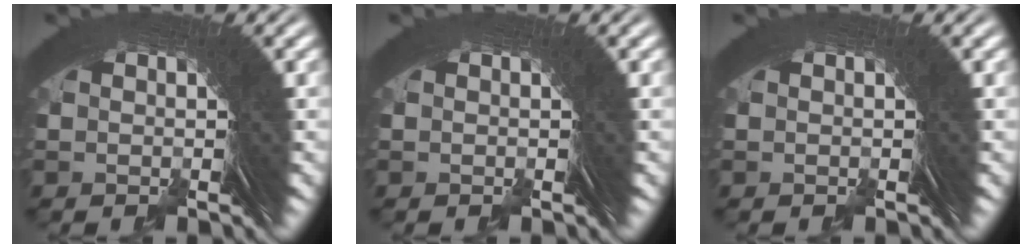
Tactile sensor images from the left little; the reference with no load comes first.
{"total": 0.0}
{"total": 0.0}